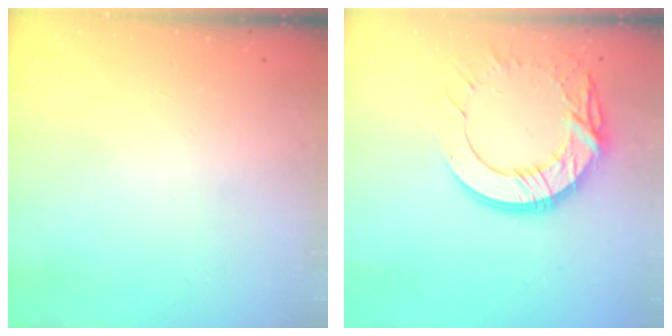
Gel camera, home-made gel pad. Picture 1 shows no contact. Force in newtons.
{"total": 16.0, "press": 15.9, "slide": 1.4}